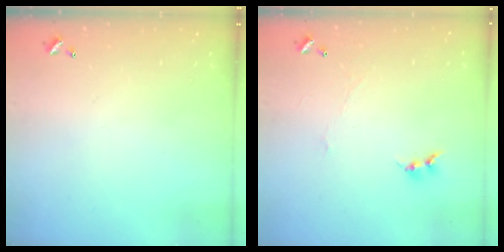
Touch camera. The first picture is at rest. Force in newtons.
{"total": 0.6, "press": 0.3, "slide": 0.5}